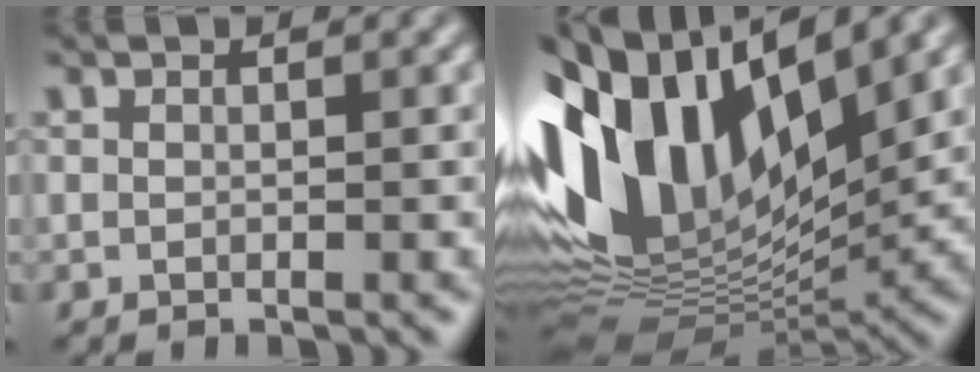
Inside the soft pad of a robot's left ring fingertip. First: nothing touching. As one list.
[{"total": 14.3, "force": [2.9, 7.9, 11.6], "torque": [-0.243, 0.026, 0.045]}]